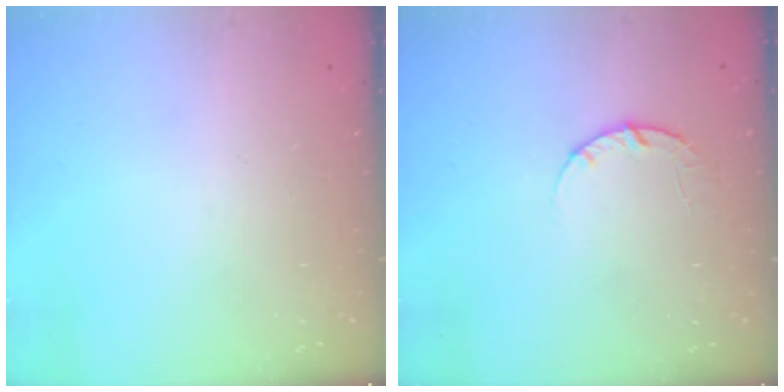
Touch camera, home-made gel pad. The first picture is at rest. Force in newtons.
{"total": 3.2, "press": 3.1, "slide": 0.5}